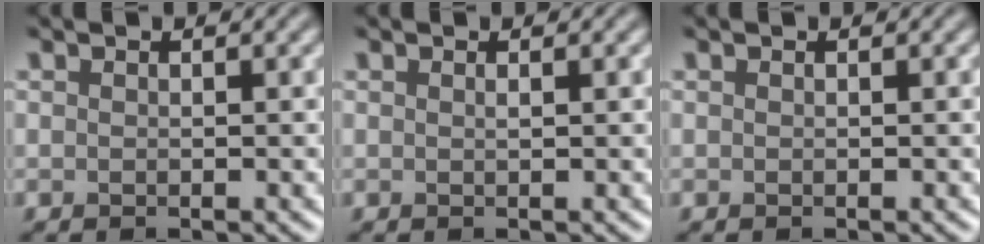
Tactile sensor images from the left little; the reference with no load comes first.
{"total": 0.6, "force": [0.2, 0.2, 0.5], "torque": [-0.002, 0.003, 0.002]}
{"total": 0.0}